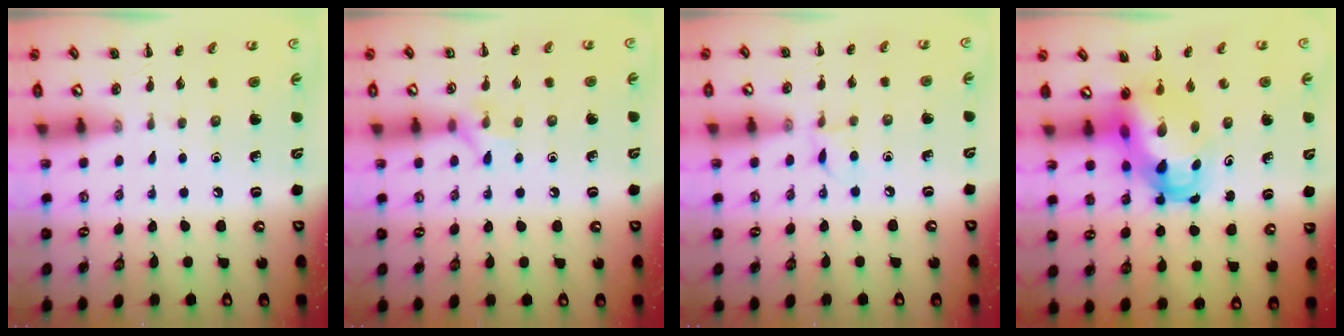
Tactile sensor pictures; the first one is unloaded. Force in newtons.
{"total": 6.8, "press": 6.7, "slide": 1.0}
{"total": 5.6, "press": 5.5, "slide": 1.4}
{"total": 5.8, "press": 5.6, "slide": 1.6}